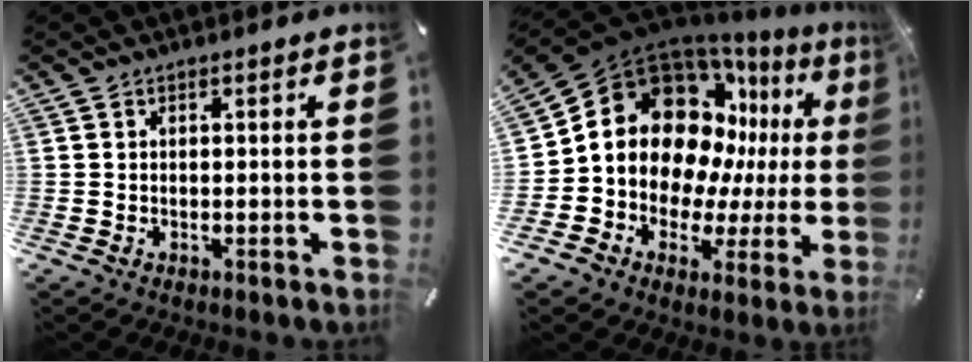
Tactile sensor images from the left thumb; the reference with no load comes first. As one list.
[{"total": 16.6, "force": [5.6, 13.1, 8.6], "torque": [-0.145, -0.064, 0.110]}]